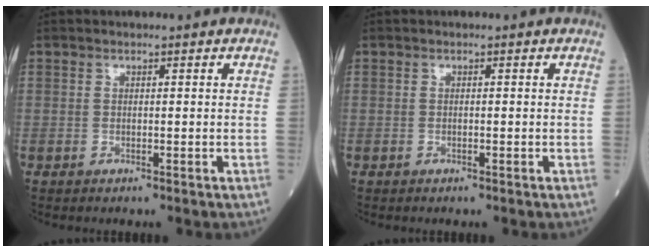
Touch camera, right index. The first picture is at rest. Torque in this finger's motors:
{"motor_torque": [0.09, -0.12, 0.06, -0.01]}